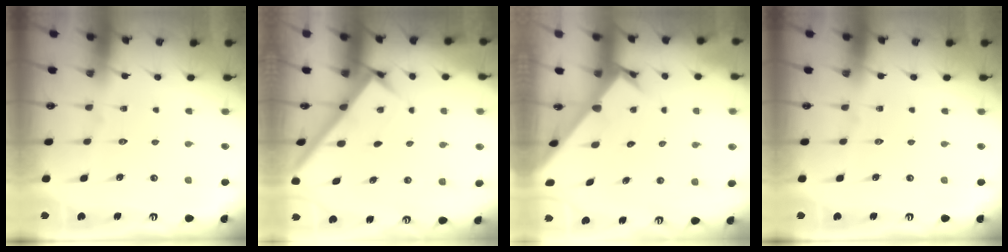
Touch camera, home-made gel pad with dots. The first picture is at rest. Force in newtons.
{"total": 2.7, "press": 2.7, "slide": 0.3}
{"total": 2.1, "press": 2.1, "slide": 0.2}
{"total": 0.0}